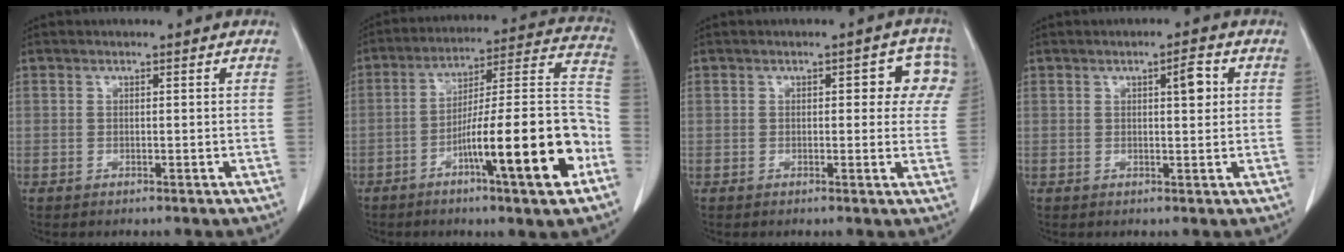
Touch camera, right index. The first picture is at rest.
{"total": 19.4, "force": [-7.8, 1.1, 17.8], "torque": [-0.248, 0.010, -0.119]}
{"total": 6.1, "force": [1.8, 3.1, 5.0], "torque": [-0.035, 0.022, 0.016]}
{"total": 2.9, "force": [0.8, 0.6, 2.7], "torque": [-0.041, 0.002, 0.012]}